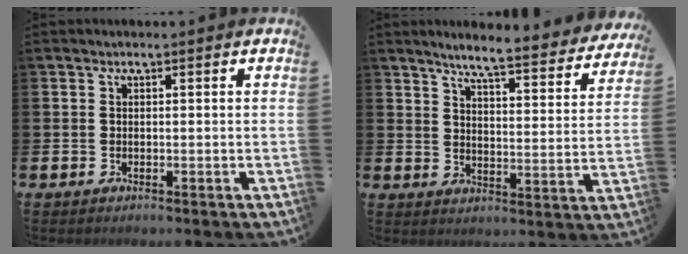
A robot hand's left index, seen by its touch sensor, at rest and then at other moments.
{"total": 6.5, "force": [6.0, 0.2, 2.6], "torque": [-0.060, -0.045, 0.096]}